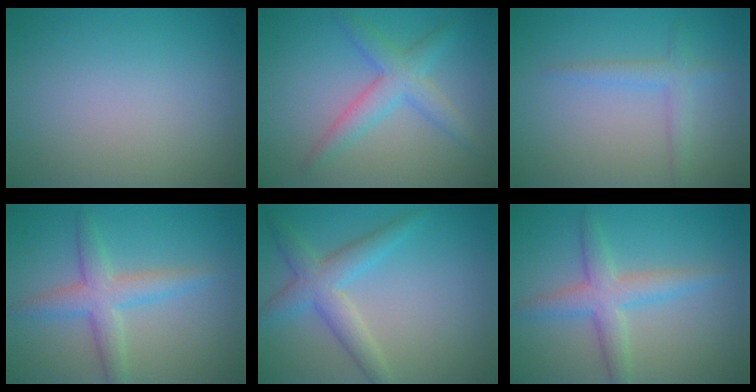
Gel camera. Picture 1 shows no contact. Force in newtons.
{"total": 3.6, "press": 3.6, "slide": 0.2}
{"total": 2.1, "press": 2.1, "slide": 0.0}
{"total": 3.8, "press": 3.8, "slide": 0.0}
{"total": 3.8, "press": 3.8, "slide": 0.2}
{"total": 3.8, "press": 3.8, "slide": 0.0}